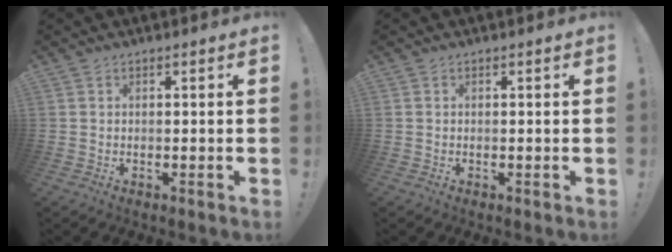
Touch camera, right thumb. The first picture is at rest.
{"total": 0.0}